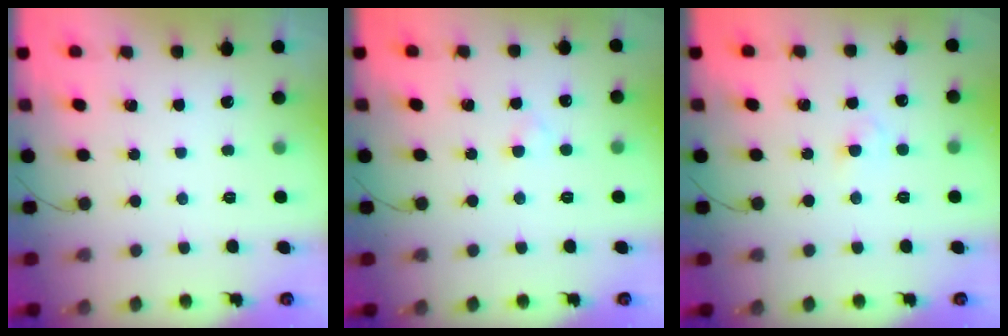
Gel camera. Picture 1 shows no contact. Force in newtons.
{"total": 1.5, "press": 1.3, "slide": 0.8}
{"total": 2.5, "press": 2.3, "slide": 1.0}